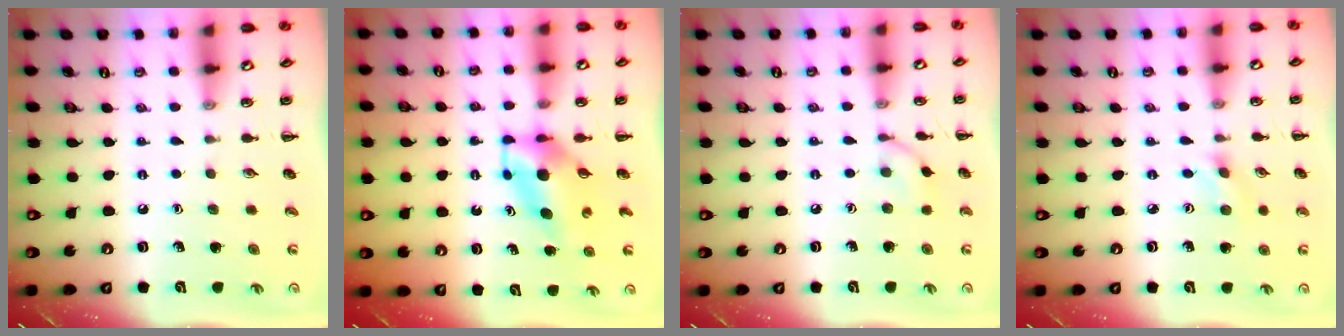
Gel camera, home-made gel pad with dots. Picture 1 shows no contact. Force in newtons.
{"total": 5.7, "press": 5.6, "slide": 1.1}
{"total": 5.7, "press": 5.5, "slide": 1.2}
{"total": 1.2, "press": 1.1, "slide": 0.3}